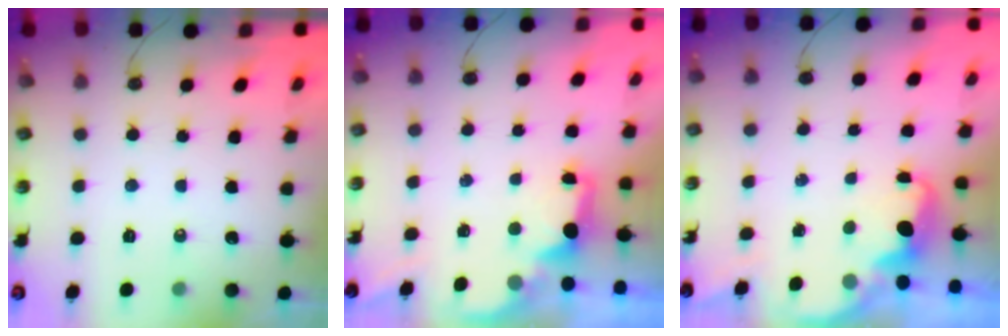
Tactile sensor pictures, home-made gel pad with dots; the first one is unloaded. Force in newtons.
{"total": 2.1, "press": 1.9, "slide": 0.8}
{"total": 1.7, "press": 1.6, "slide": 0.6}